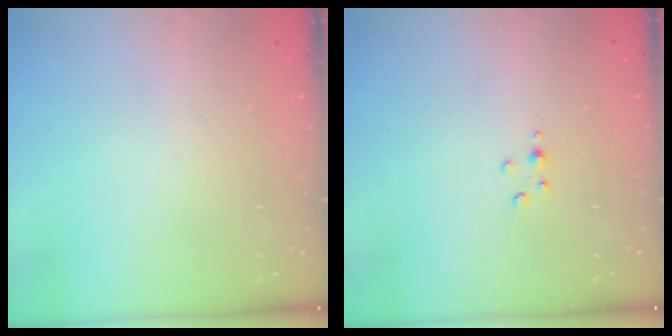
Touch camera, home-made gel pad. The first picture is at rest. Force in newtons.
{"total": 2.8, "press": 2.8, "slide": 0.3}